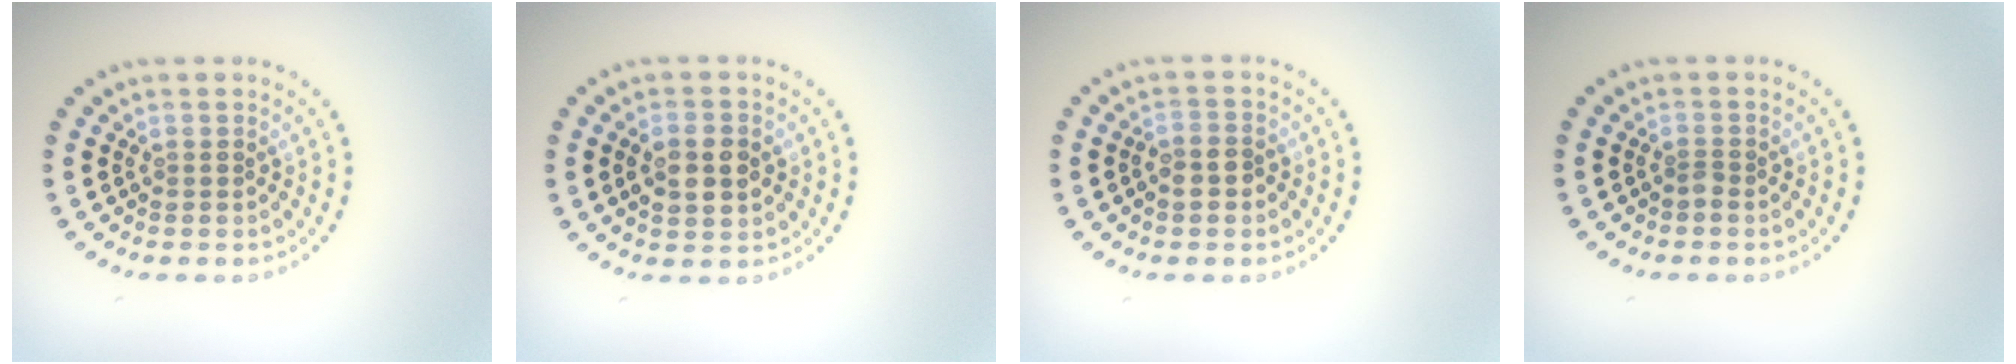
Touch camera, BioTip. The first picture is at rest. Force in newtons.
{"total": 3.8, "press": 3.8, "slide": 0.1}
{"total": 2.1, "press": 2.0, "slide": 0.8}
{"total": 0.6, "press": 0.5, "slide": 0.4}